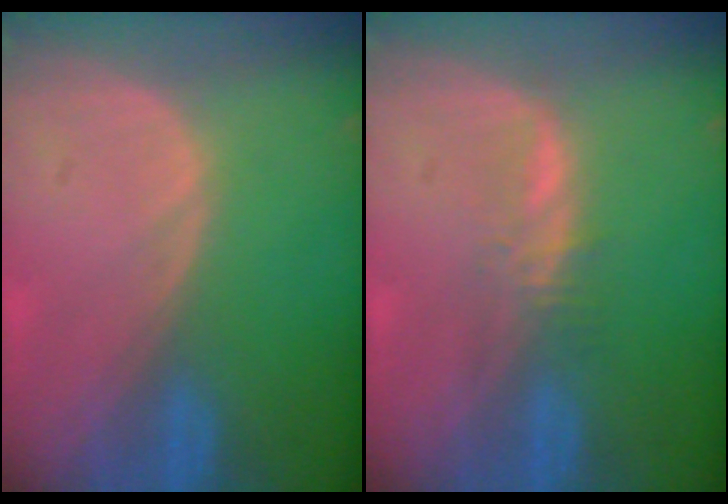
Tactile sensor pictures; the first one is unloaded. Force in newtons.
{"total": 2.4, "press": 2.4, "slide": 0.2}